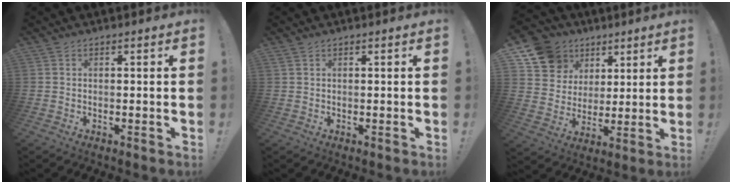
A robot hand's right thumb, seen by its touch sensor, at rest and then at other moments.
{"total": 0.7, "force": [0.6, 0.2, 0.3], "torque": [-0.006, 0.000, 0.011]}
{"total": 13.6, "force": [7.2, 10.9, 3.7], "torque": [-0.056, -0.038, 0.153]}